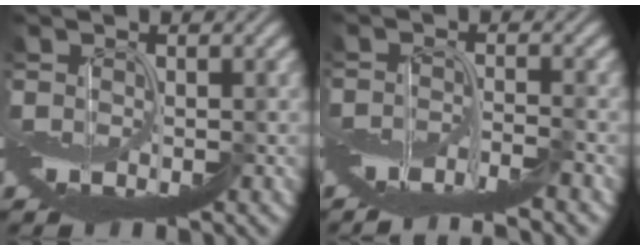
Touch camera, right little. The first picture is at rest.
{"total": 5.9, "force": [-4.2, 1.1, 3.9], "torque": [-0.063, -0.003, -0.078]}